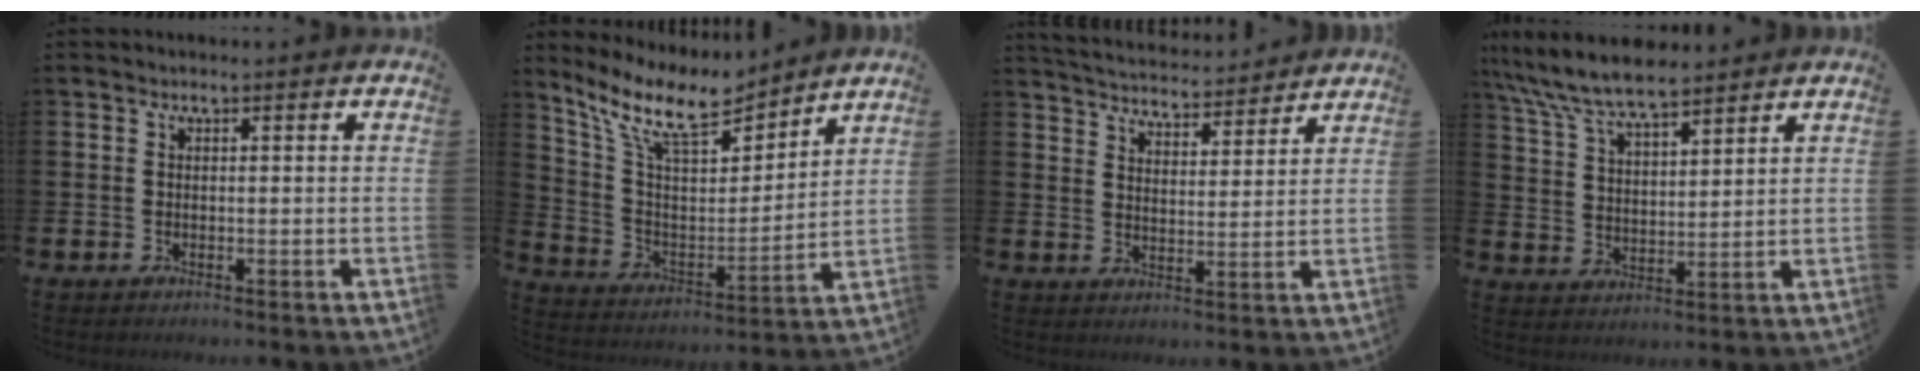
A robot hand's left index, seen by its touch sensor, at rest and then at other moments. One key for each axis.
{"total": 10.9, "fx": 9.3, "fy": 3.2, "fz": 4.7, "tx": -0.135, "ty": -0.049, "tz": 0.167}
{"total": 5.2, "fx": 5.1, "fy": 0.7, "fz": 0.2, "tx": -0.020, "ty": -0.041, "tz": 0.089}
{"total": 8.2, "fx": 7.6, "fy": 1.4, "fz": 2.7, "tx": -0.084, "ty": -0.028, "tz": 0.139}